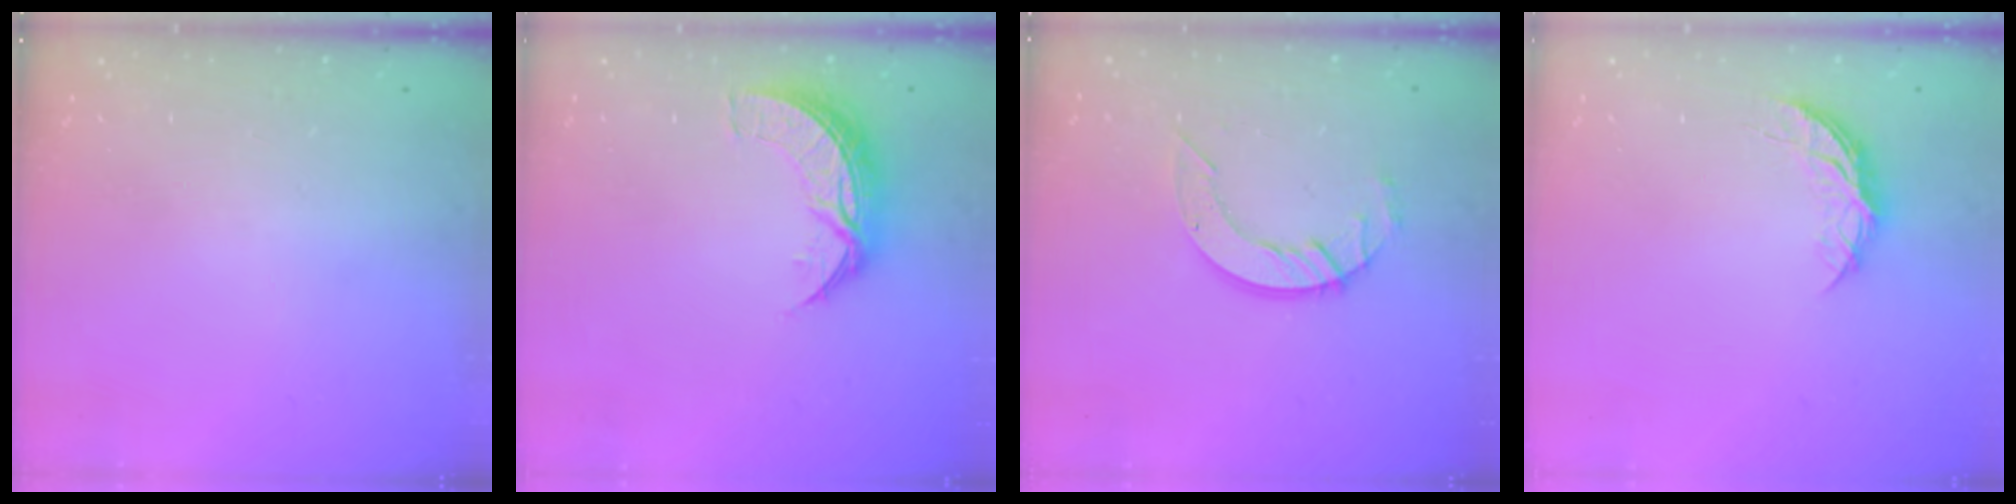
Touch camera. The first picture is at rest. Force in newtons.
{"total": 8.4, "press": 8.4, "slide": 0.2}
{"total": 8.7, "press": 8.6, "slide": 0.8}
{"total": 5.2, "press": 5.1, "slide": 0.5}